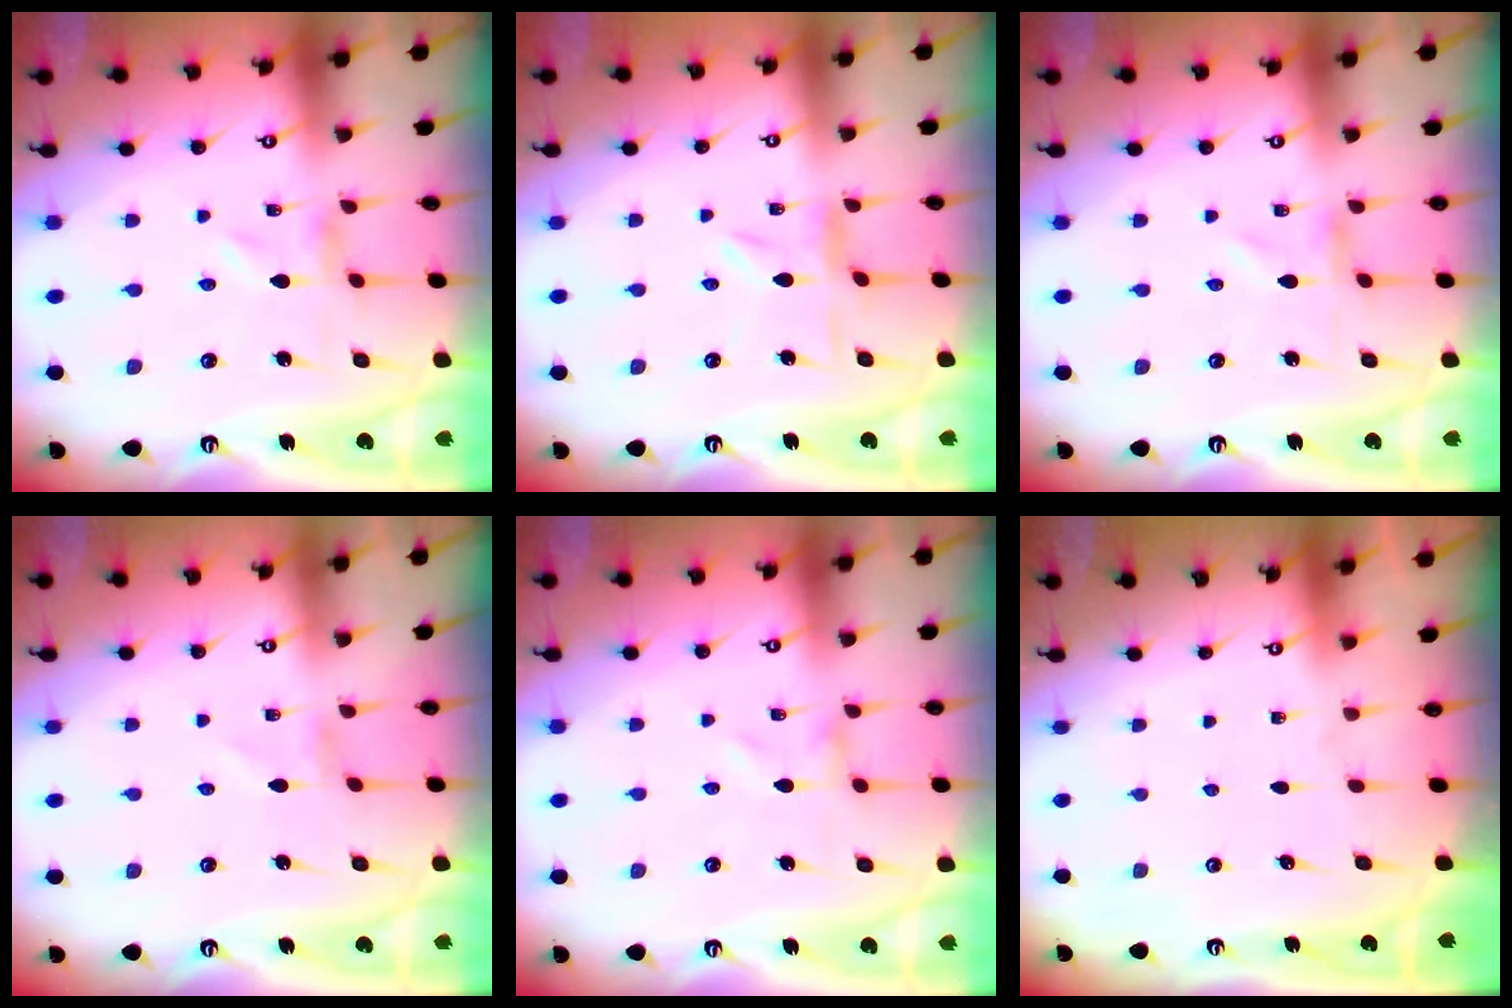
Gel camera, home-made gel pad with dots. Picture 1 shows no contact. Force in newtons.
{"total": 2.0, "press": 2.0, "slide": 0.3}
{"total": 0.0}
{"total": 0.0}
{"total": 0.8, "press": 0.8, "slide": 0.1}
{"total": 0.0}